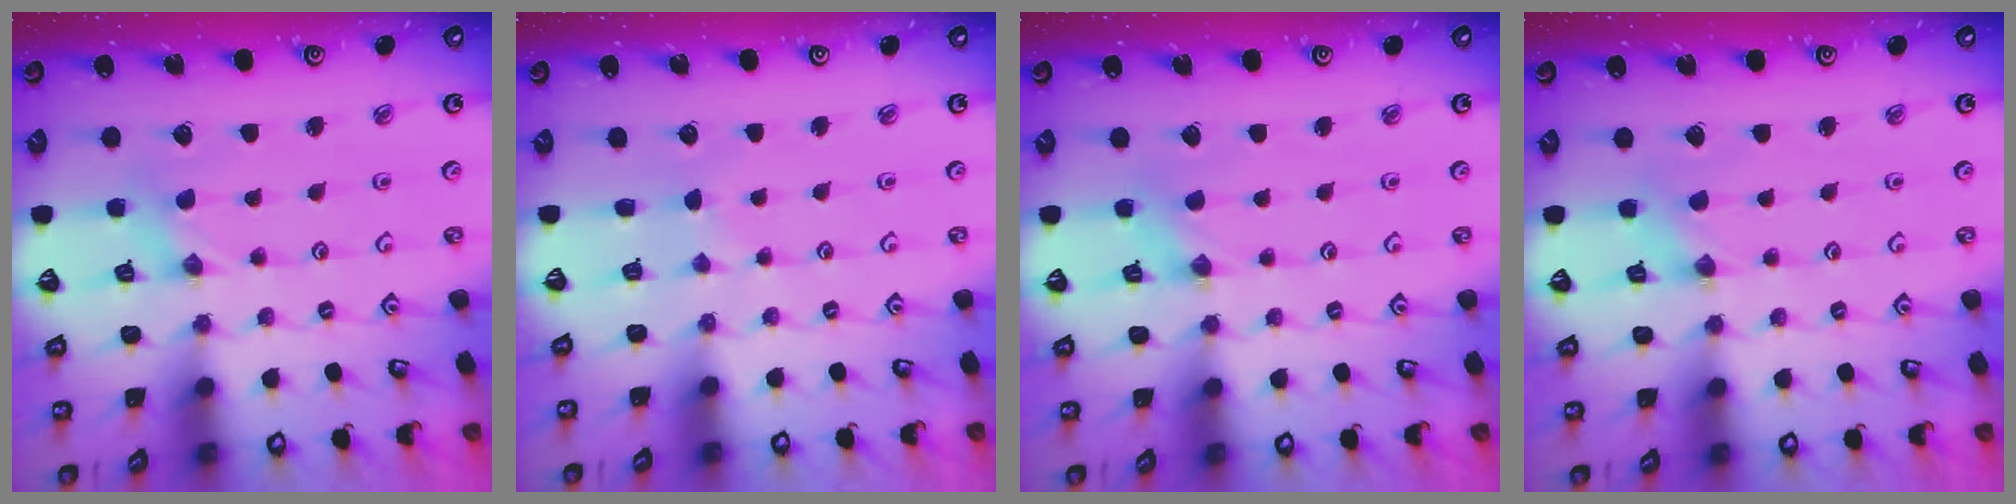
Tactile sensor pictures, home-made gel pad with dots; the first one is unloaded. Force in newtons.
{"total": 1.6, "press": 1.6, "slide": 0.2}
{"total": 0.0}
{"total": 0.0}